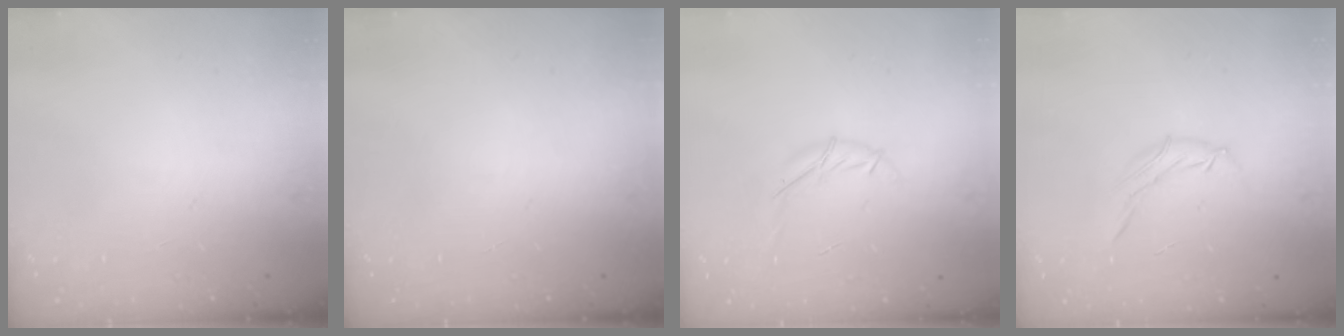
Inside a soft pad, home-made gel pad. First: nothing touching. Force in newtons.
{"total": 0.0}
{"total": 5.6, "press": 5.5, "slide": 0.6}
{"total": 6.3, "press": 6.3, "slide": 0.5}